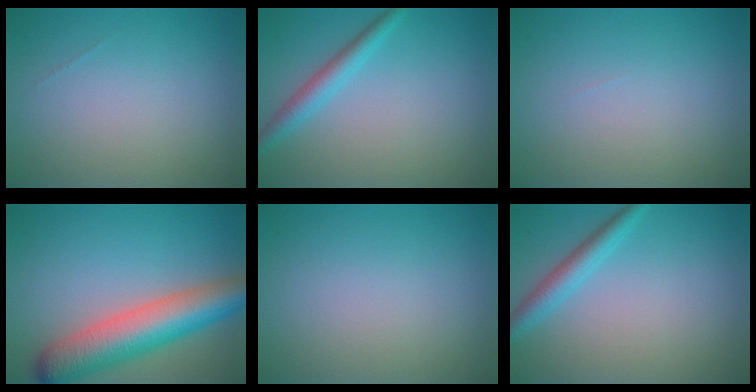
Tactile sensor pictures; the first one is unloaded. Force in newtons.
{"total": 2.4, "press": 2.4, "slide": 0.1}
{"total": 0.0}
{"total": 8.5, "press": 8.5, "slide": 0.5}
{"total": 0.0}
{"total": 2.6, "press": 2.6, "slide": 0.1}